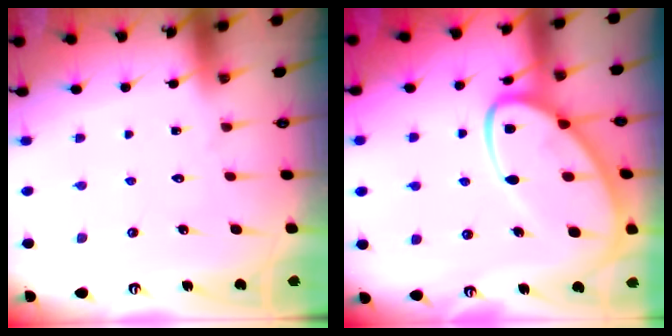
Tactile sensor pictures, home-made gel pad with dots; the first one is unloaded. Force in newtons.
{"total": 16.2, "press": 16.1, "slide": 1.7}